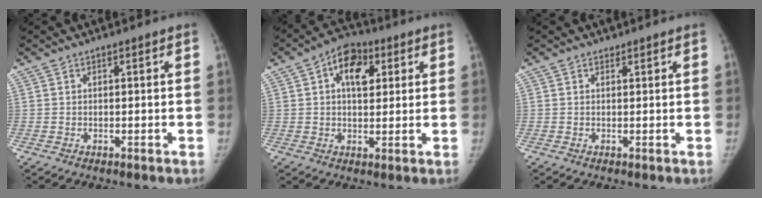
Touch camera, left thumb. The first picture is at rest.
{"total": 9.2, "force": [3.2, 5.7, 6.5], "torque": [-0.074, 0.003, 0.041]}
{"total": 0.7, "force": [0.6, 0.3, -0.1], "torque": [0.002, -0.005, 0.007]}